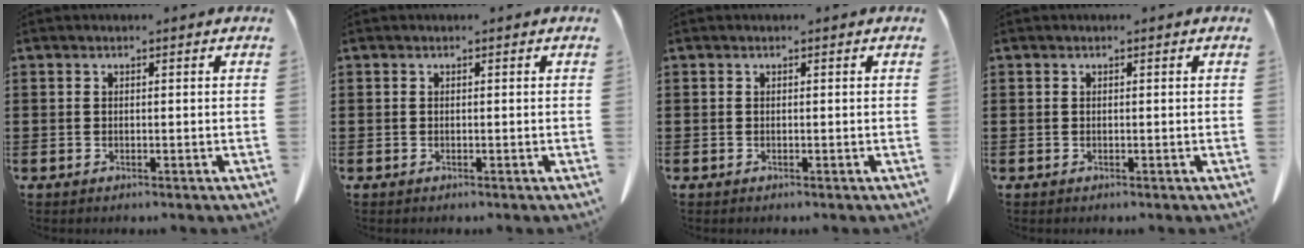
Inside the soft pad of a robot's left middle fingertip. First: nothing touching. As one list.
[{"total": 0.0}, {"total": 0.0}, {"total": 0.0}]